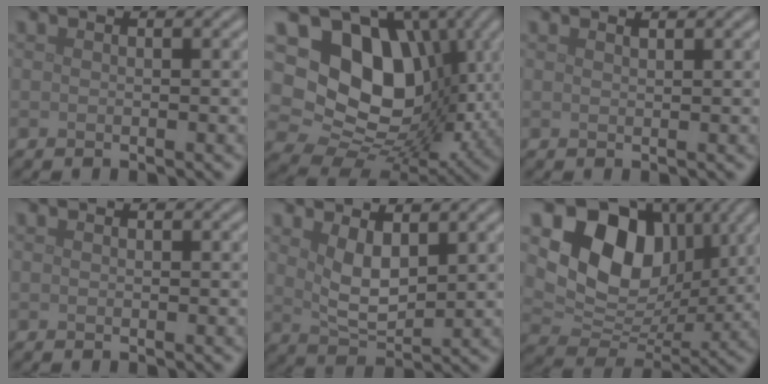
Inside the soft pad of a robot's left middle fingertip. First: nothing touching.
{"total": 13.4, "force": [2.8, 10.2, 8.3], "torque": [-0.139, -0.001, 0.043]}
{"total": 0.6, "force": [0.5, 0.1, 0.2], "torque": [-0.002, -0.001, 0.010]}
{"total": 0.0}
{"total": 3.8, "force": [1.6, 1.6, 3.0], "torque": [-0.067, -0.008, 0.035]}
{"total": 11.2, "force": [3.9, 8.2, 6.4], "torque": [-0.113, -0.009, 0.067]}